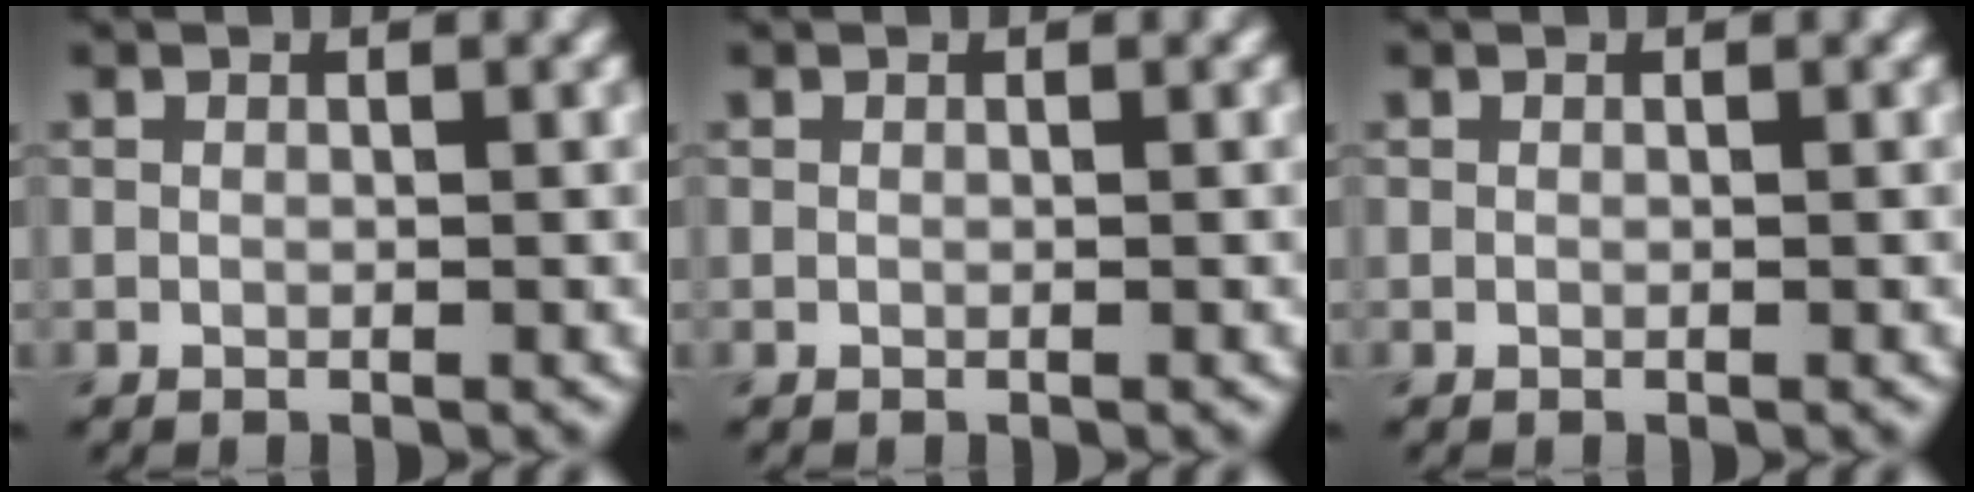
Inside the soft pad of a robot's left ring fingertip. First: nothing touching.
{"total": 0.0}
{"total": 0.0}